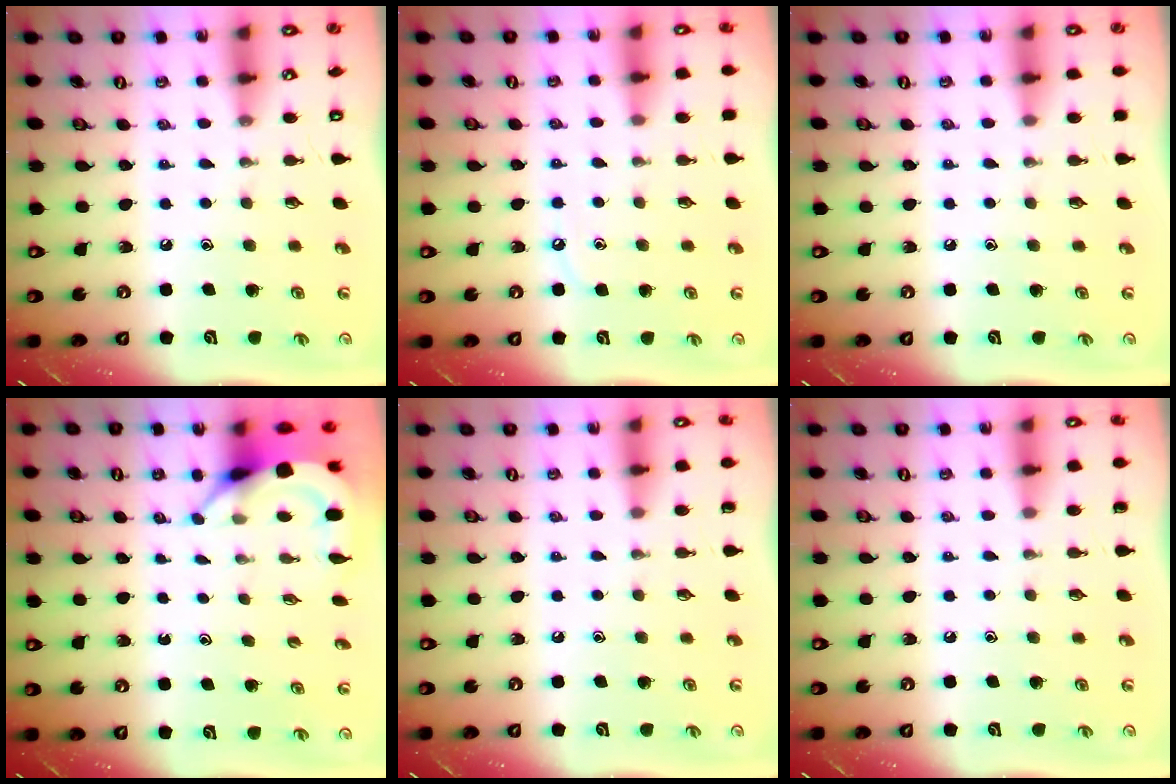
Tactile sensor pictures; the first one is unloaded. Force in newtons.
{"total": 4.8, "press": 4.8, "slide": 0.6}
{"total": 2.7, "press": 2.7, "slide": 0.5}
{"total": 3.8, "press": 3.8, "slide": 0.1}
{"total": 0.0}
{"total": 0.0}